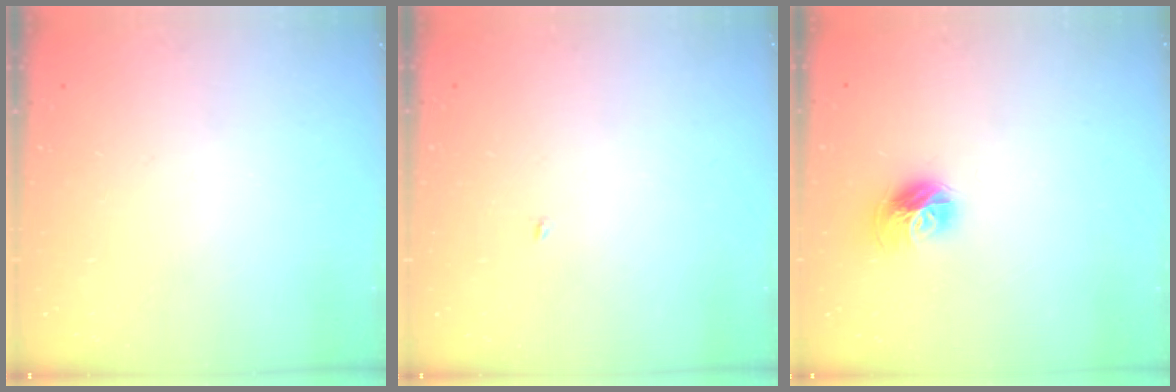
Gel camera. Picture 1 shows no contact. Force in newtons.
{"total": 1.9, "press": 1.9, "slide": 0.2}
{"total": 10.0, "press": 9.9, "slide": 1.2}